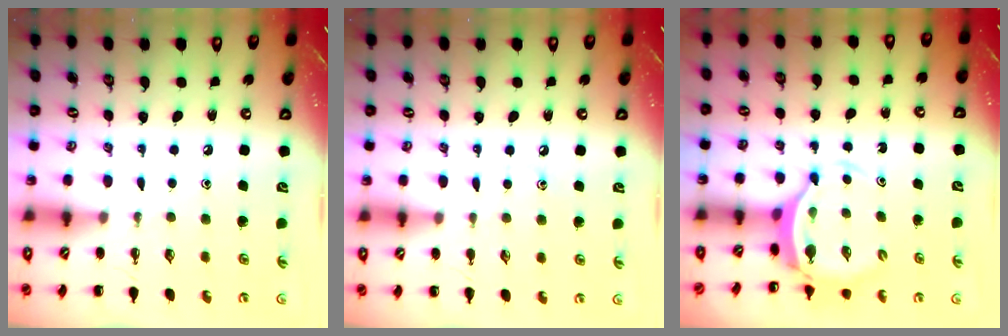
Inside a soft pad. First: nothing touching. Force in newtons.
{"total": 5.7, "press": 5.3, "slide": 2.0}
{"total": 5.5, "press": 5.5, "slide": 0.9}